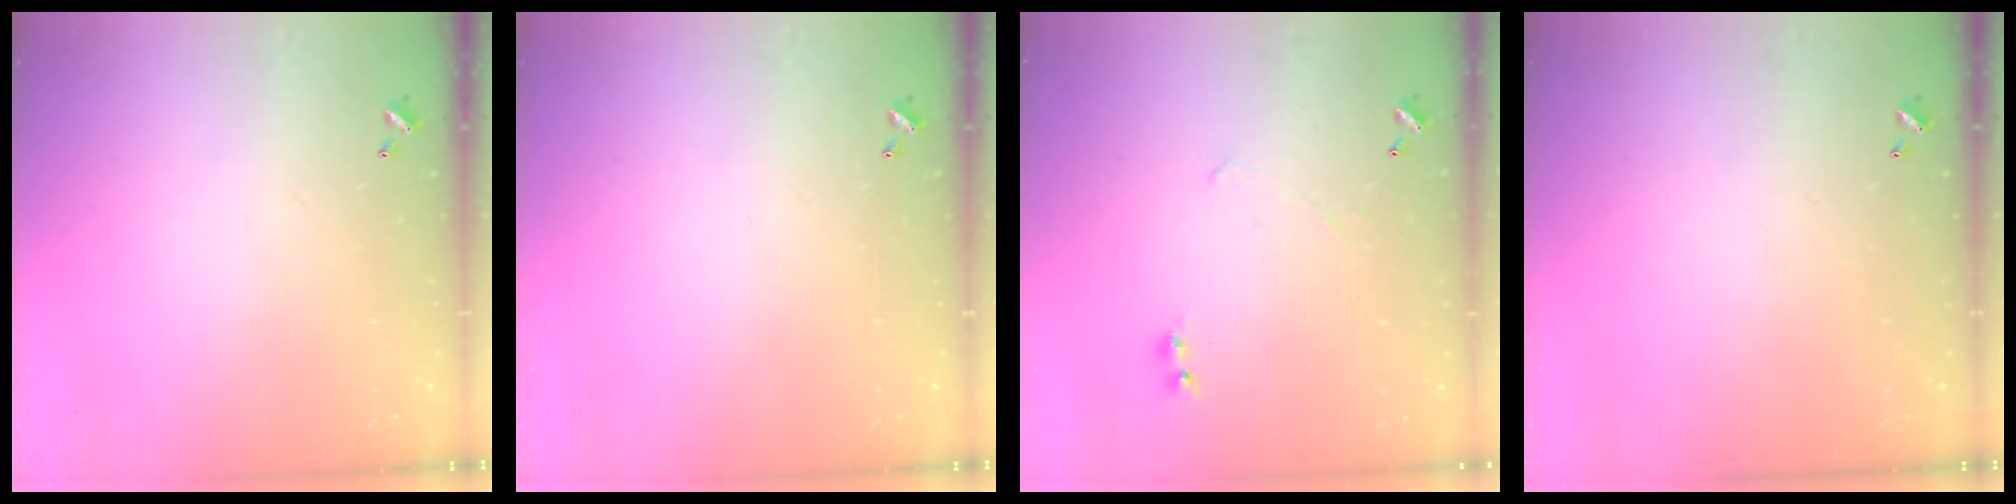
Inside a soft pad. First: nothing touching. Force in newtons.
{"total": 0.0}
{"total": 2.3, "press": 2.3, "slide": 0.2}
{"total": 0.0}